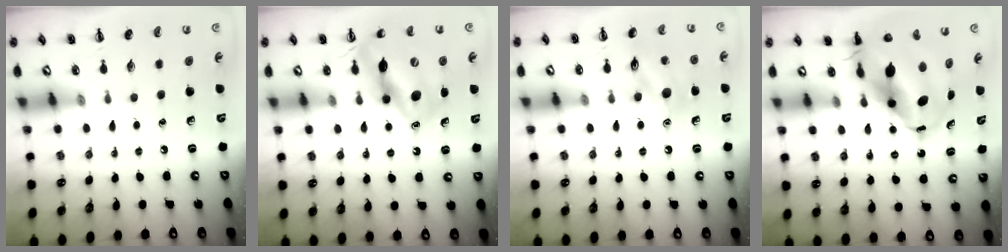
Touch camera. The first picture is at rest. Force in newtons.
{"total": 13.4, "press": 12.9, "slide": 3.8}
{"total": 11.6, "press": 11.5, "slide": 0.6}
{"total": 11.7, "press": 11.4, "slide": 2.8}